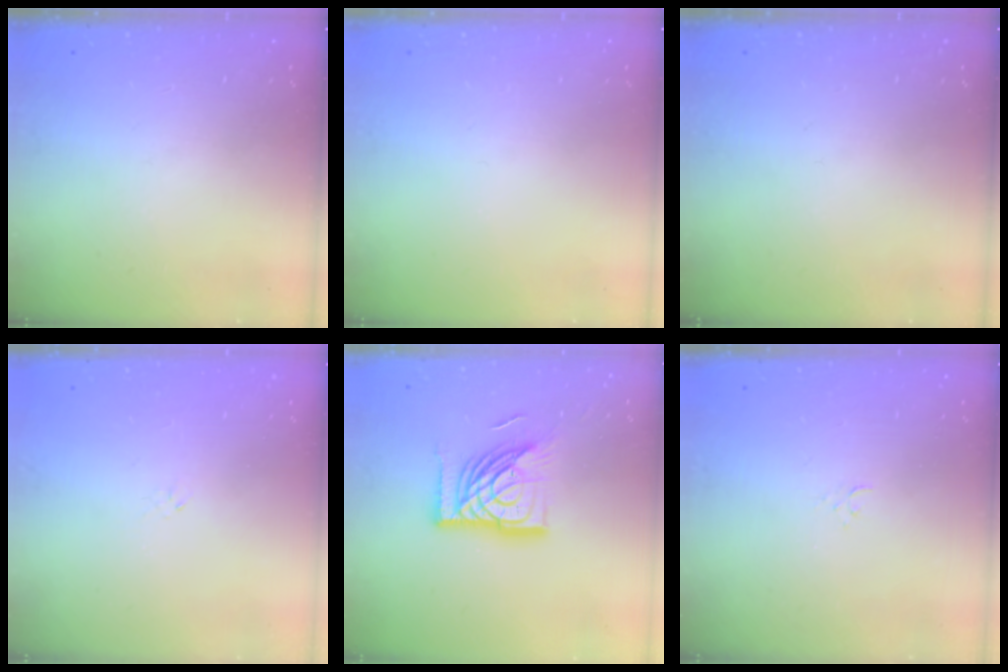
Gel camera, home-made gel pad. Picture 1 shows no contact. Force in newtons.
{"total": 0.0}
{"total": 0.0}
{"total": 1.2, "press": 1.2, "slide": 0.4}
{"total": 19.6, "press": 19.5, "slide": 2.2}
{"total": 2.4, "press": 2.4, "slide": 0.3}